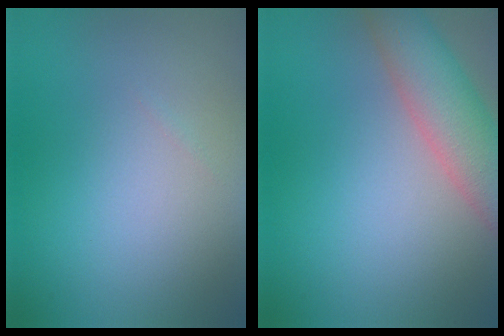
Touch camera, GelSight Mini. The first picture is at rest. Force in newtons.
{"total": 6.1, "press": 6.1, "slide": 0.5}